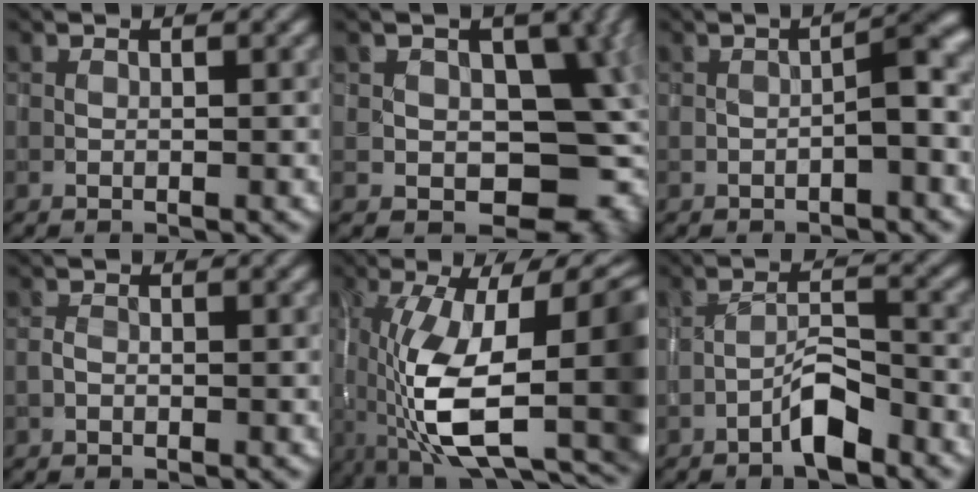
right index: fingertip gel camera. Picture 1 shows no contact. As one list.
[{"total": 11.1, "force": [-0.6, 8.0, 7.7], "torque": [-0.078, -0.009, -0.014]}, {"total": 2.3, "force": [-0.8, 0.5, 2.2], "torque": [-0.037, 0.014, -0.014]}, {"total": 0.7, "force": [-0.3, 0.4, 0.4], "torque": [-0.007, 0.000, -0.008]}, {"total": 15.5, "force": [-3.2, 5.8, 14.0], "torque": [-0.228, -0.017, -0.044]}, {"total": 3.4, "force": [-2.4, 0.6, 2.3], "torque": [-0.043, 0.017, -0.049]}]